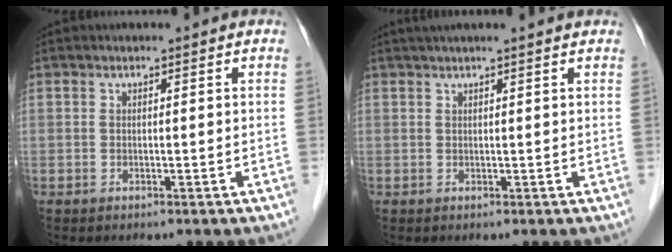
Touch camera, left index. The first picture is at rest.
{"total": 5.9, "force": [5.0, -0.5, 3.1], "torque": [-0.040, 0.032, 0.062]}